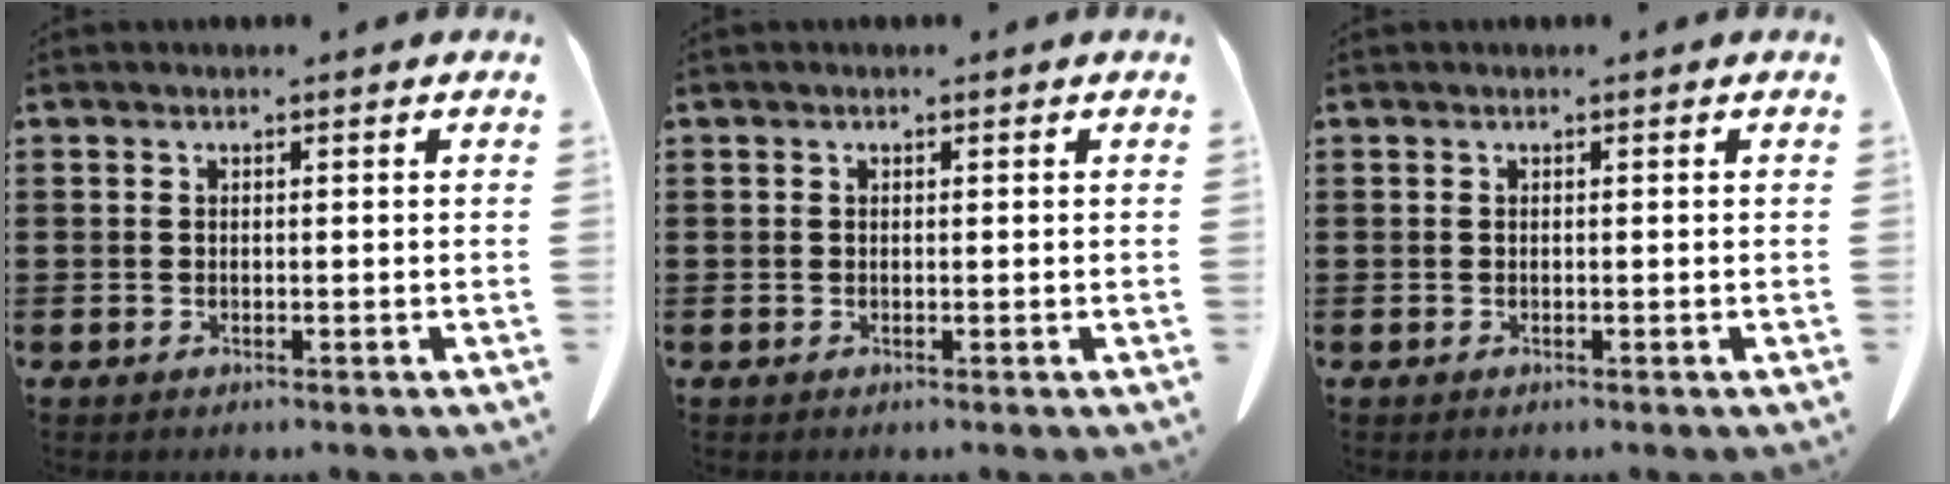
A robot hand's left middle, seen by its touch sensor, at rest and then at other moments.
{"total": 0.0}
{"total": 0.0}